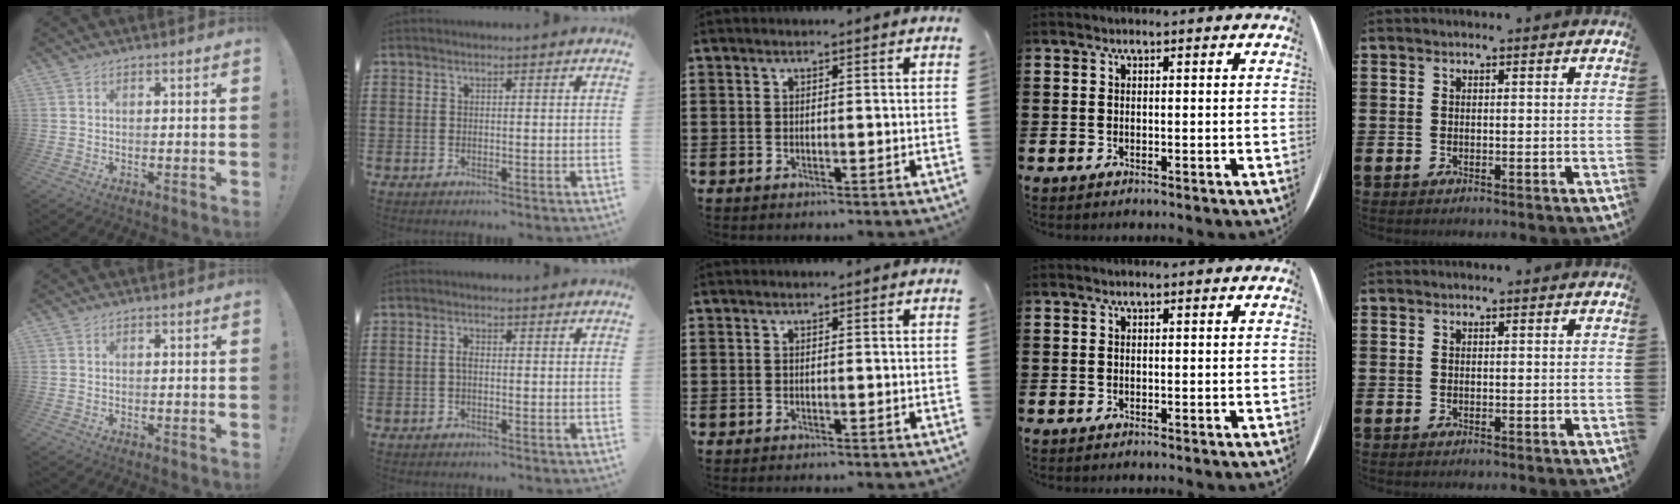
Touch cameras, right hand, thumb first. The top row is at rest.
{"index": {"total": 1.6, "force": [-0.2, 0.6, 1.5], "torque": [-0.035, -0.002, -0.007]}}